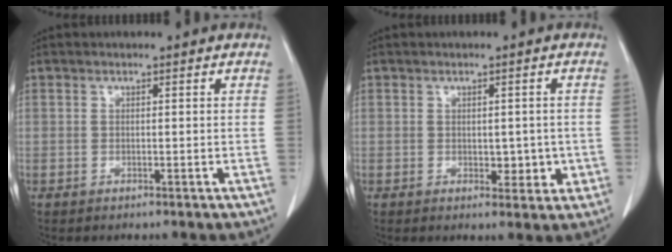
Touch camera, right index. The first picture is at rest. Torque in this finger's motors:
{"motor_torque": [-0.03, -0.01, -0.02, 0.00]}